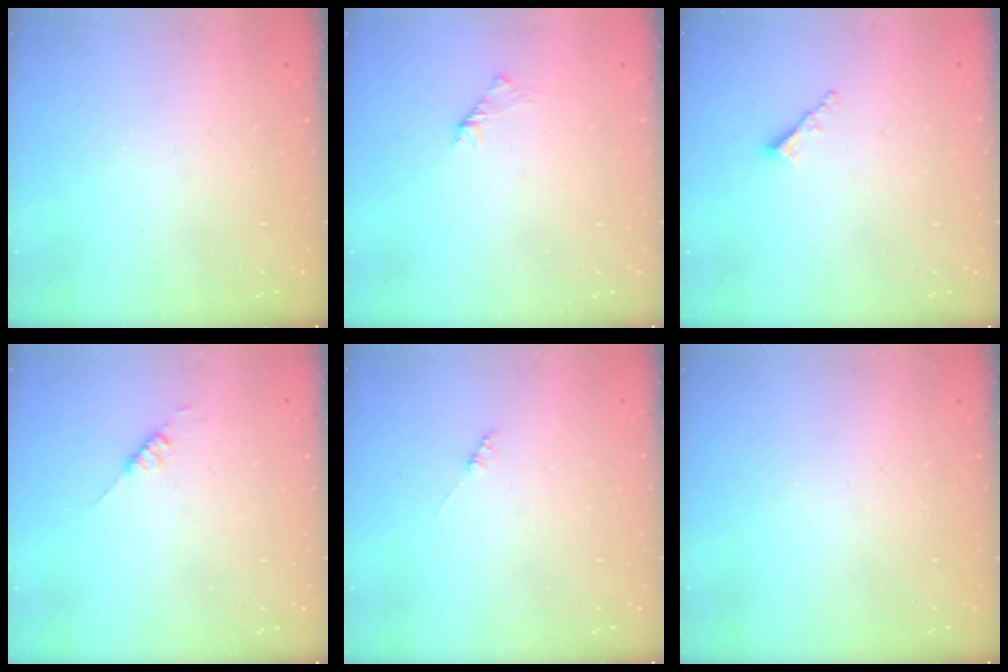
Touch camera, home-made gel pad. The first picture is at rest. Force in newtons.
{"total": 2.0, "press": 1.9, "slide": 0.6}
{"total": 2.0, "press": 2.0, "slide": 0.5}
{"total": 2.6, "press": 2.6, "slide": 0.3}
{"total": 0.9, "press": 0.8, "slide": 0.2}
{"total": 0.0}